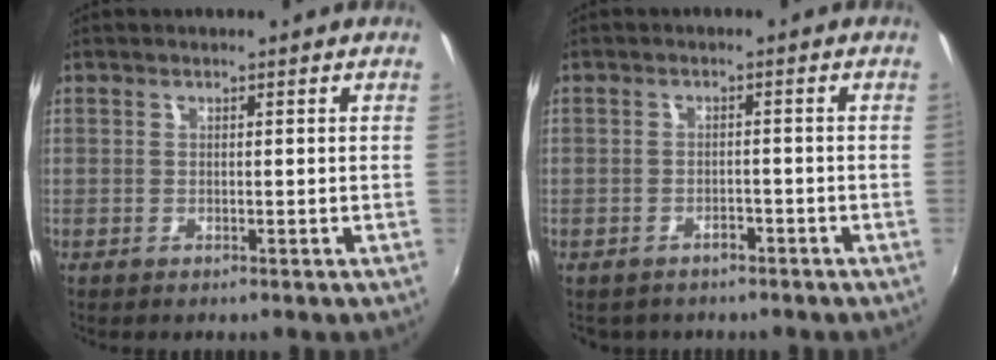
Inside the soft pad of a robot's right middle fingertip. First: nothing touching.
{"total": 3.1, "force": [-2.3, 1.9, 0.8], "torque": [-0.023, -0.004, -0.030]}